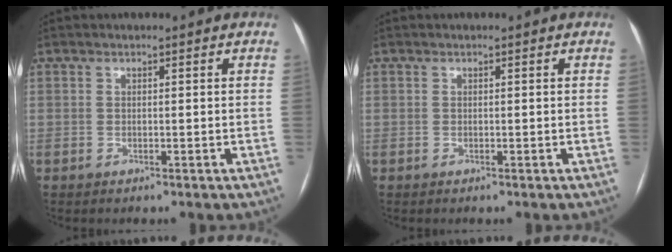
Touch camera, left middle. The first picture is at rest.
{"total": 0.0}